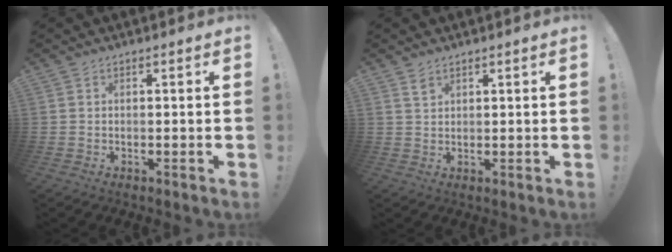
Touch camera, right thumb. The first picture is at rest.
{"total": 2.1, "force": [1.6, 1.1, 0.8], "torque": [-0.003, -0.010, 0.028]}